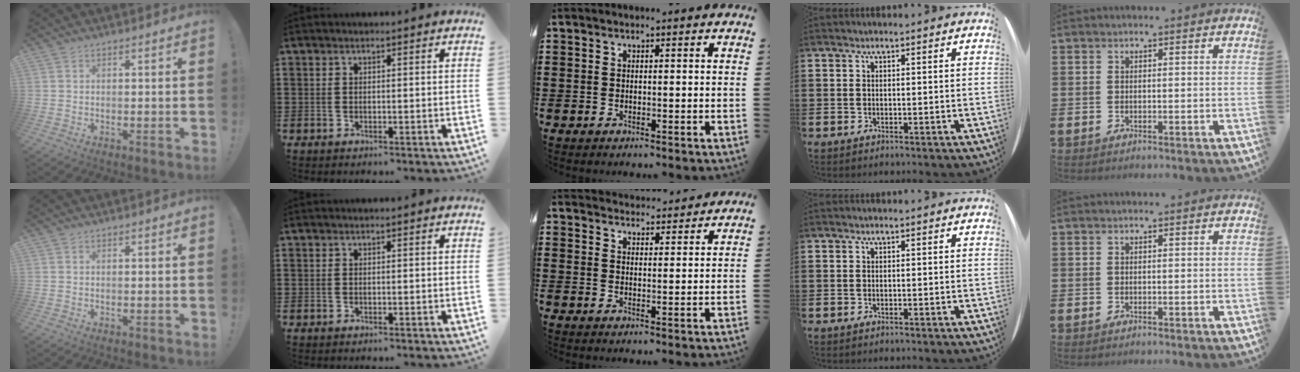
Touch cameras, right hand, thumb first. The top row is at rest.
{"middle": {"total": 3.3, "force": [3.2, 0.1, -0.5], "torque": [0.000, -0.014, 0.060]}}